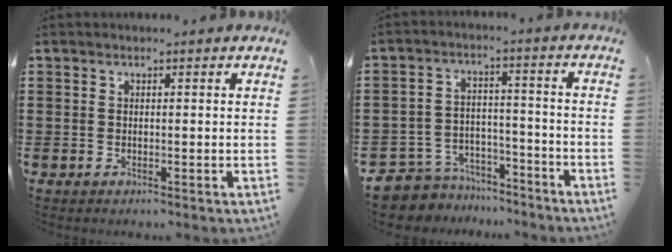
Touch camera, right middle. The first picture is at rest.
{"total": 6.8, "force": [-6.7, 1.3, 0.1], "torque": [-0.018, 0.014, -0.140]}